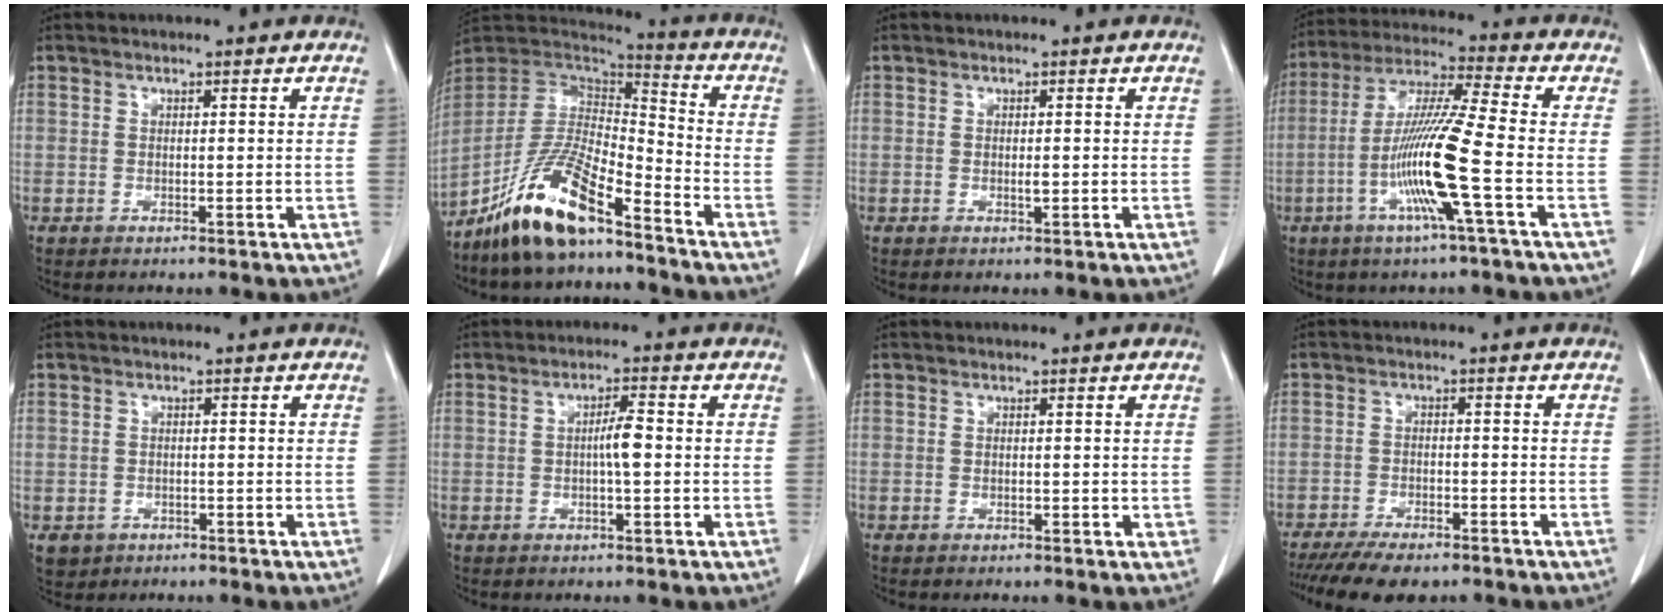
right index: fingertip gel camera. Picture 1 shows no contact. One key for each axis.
{"total": 14.6, "fx": -10.1, "fy": 2.8, "fz": 10.1, "tx": -0.201, "ty": -0.002, "tz": -0.188}
{"total": 0.8, "fx": -0.1, "fy": 0.2, "fz": 0.8, "tx": -0.015, "ty": -0.002, "tz": -0.001}
{"total": 13.1, "fx": -3.9, "fy": -1.2, "fz": 12.4, "tx": -0.247, "ty": -0.008, "tz": -0.083}
{"total": 2.9, "fx": -1.1, "fy": 2.6, "fz": 0.4, "tx": -0.006, "ty": 0.004, "tz": -0.010}
{"total": 3.4, "fx": -0.2, "fy": 0.4, "fz": 3.3, "tx": -0.059, "ty": 0.003, "tz": -0.005}
{"total": 1.0, "fx": 0.0, "fy": 0.7, "fz": 0.7, "tx": -0.005, "ty": 0.000, "tz": 0.002}
{"total": 8.9, "fx": -7.2, "fy": 2.7, "fz": 4.6, "tx": -0.064, "ty": -0.009, "tz": -0.108}